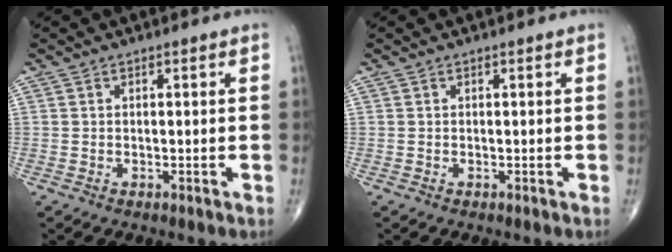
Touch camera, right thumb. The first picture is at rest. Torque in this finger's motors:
{"motor_torque": [0.00, 0.00, 0.01, 0.01, 0.00]}